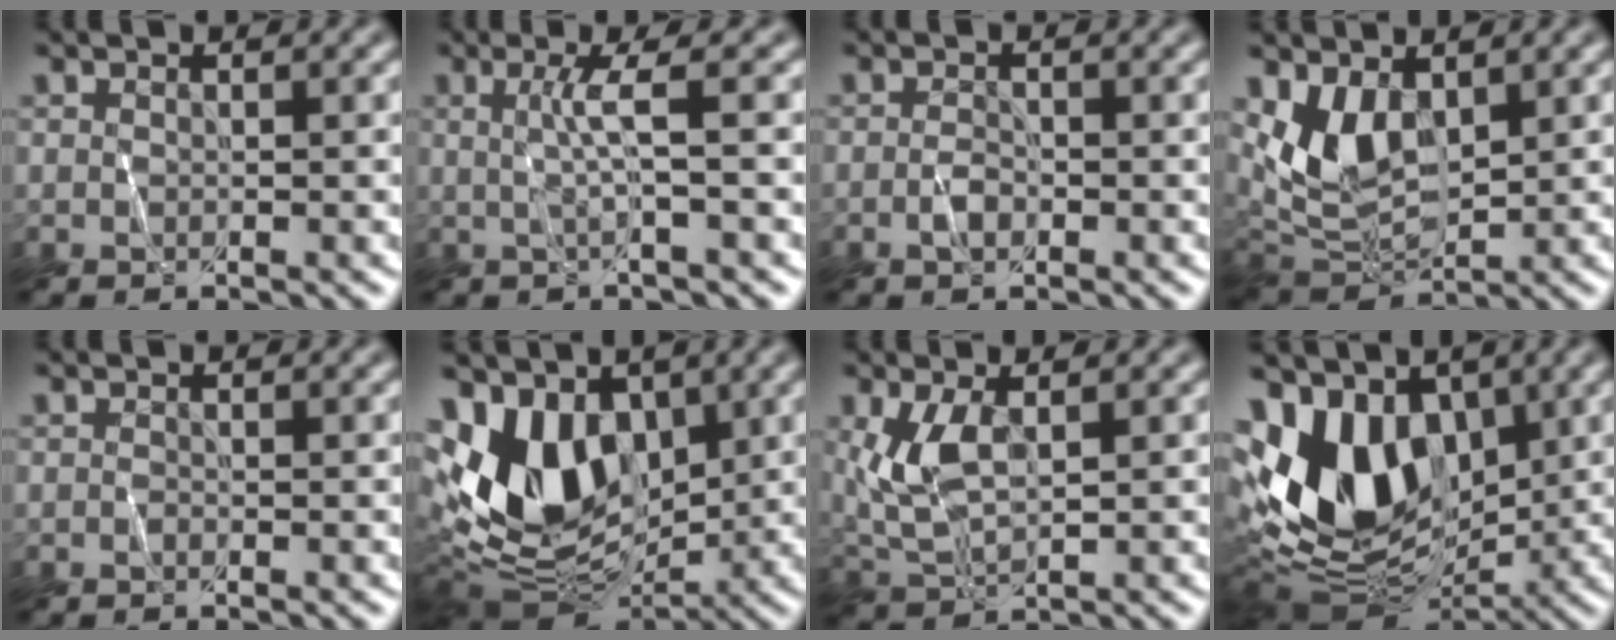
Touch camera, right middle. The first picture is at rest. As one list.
[{"total": 2.2, "force": [-0.2, 0.2, 2.2], "torque": [-0.044, 0.005, 0.004]}, {"total": 1.1, "force": [-1.0, 0.4, 0.5], "torque": [-0.008, 0.006, -0.012]}, {"total": 5.0, "force": [1.6, 3.1, 3.5], "torque": [-0.076, -0.008, 0.045]}, {"total": 0.6, "force": [-0.6, 0.0, -0.1], "torque": [0.001, 0.005, -0.004]}, {"total": 9.3, "force": [0.7, 6.5, 6.6], "torque": [-0.123, -0.007, 0.011]}, {"total": 3.8, "force": [0.6, 2.0, 3.2], "torque": [-0.077, 0.005, 0.026]}, {"total": 11.1, "force": [0.8, 7.7, 7.9], "torque": [-0.150, -0.004, 0.010]}]